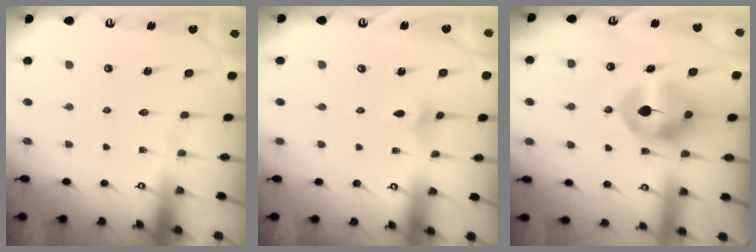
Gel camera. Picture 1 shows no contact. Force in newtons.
{"total": 2.1, "press": 2.1, "slide": 0.5}
{"total": 9.4, "press": 9.3, "slide": 1.0}